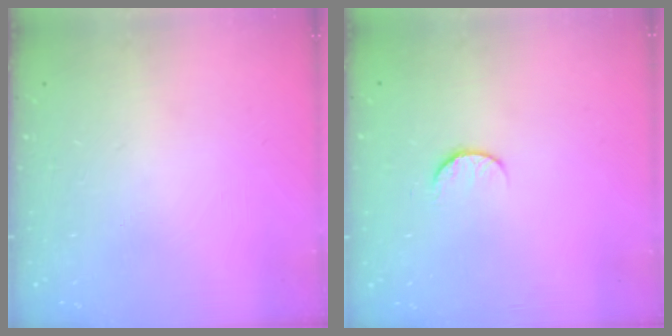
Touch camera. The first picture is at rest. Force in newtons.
{"total": 5.8, "press": 5.8, "slide": 0.6}